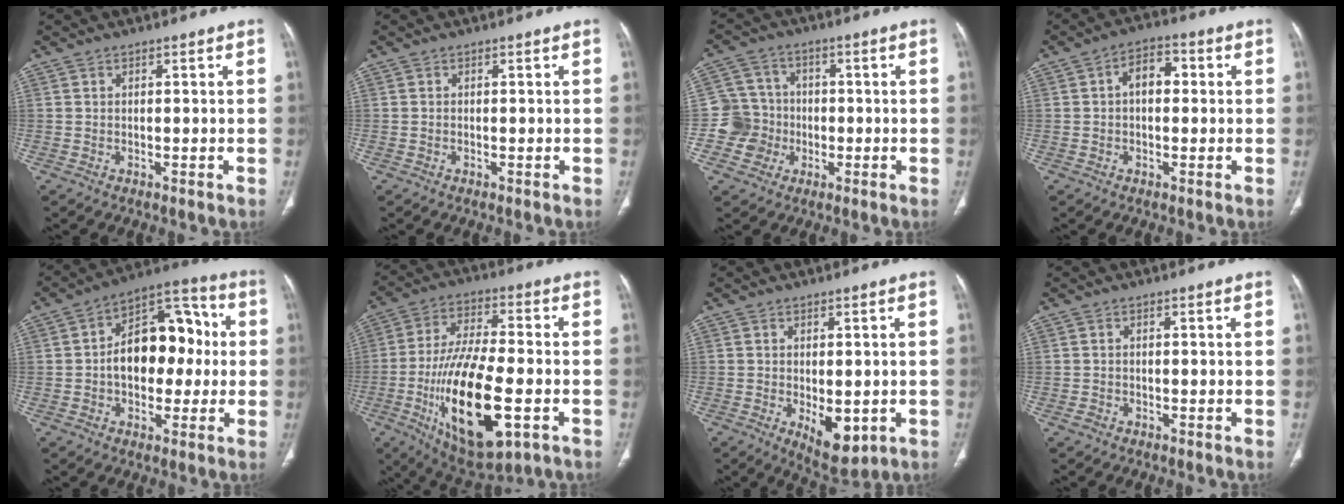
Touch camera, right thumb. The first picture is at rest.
{"total": 0.0}
{"total": 8.2, "force": [-1.8, 7.9, 0.9], "torque": [0.020, 0.018, -0.037]}
{"total": 5.8, "force": [0.6, 3.7, 4.4], "torque": [-0.058, 0.021, 0.000]}
{"total": 16.7, "force": [0.3, 10.6, 12.9], "torque": [-0.147, 0.041, -0.001]}
{"total": 22.1, "force": [-6.2, 8.5, 19.4], "torque": [-0.359, 0.008, -0.090]}
{"total": 7.7, "force": [-1.9, 4.0, 6.4], "torque": [-0.080, -0.012, -0.013]}
{"total": 1.0, "force": [-0.6, 0.8, 0.3], "torque": [-0.007, 0.004, -0.011]}